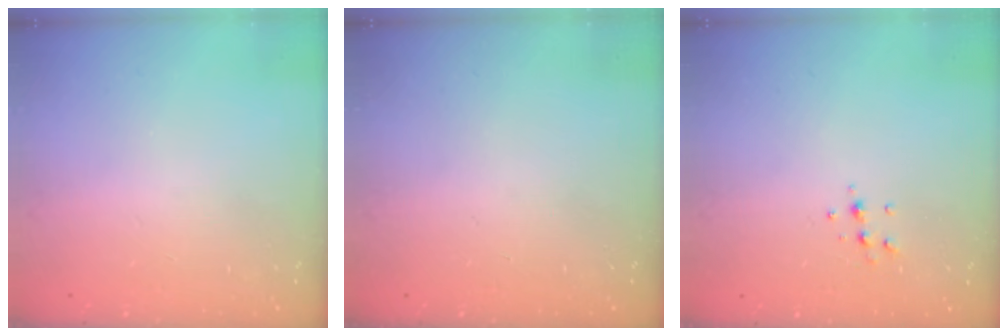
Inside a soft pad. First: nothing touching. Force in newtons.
{"total": 0.0}
{"total": 5.8, "press": 5.7, "slide": 1.2}